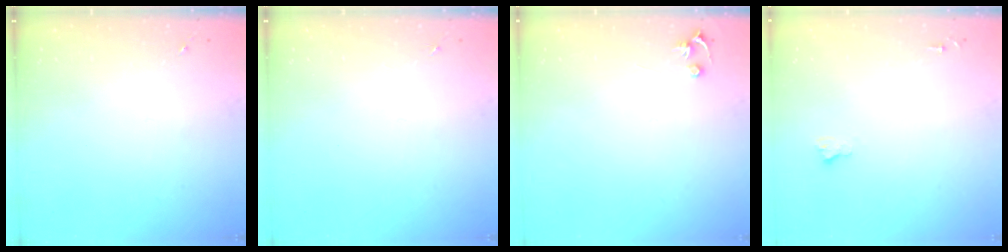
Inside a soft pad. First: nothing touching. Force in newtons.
{"total": 0.0}
{"total": 3.2, "press": 3.2, "slide": 0.3}
{"total": 2.7, "press": 2.7, "slide": 0.0}